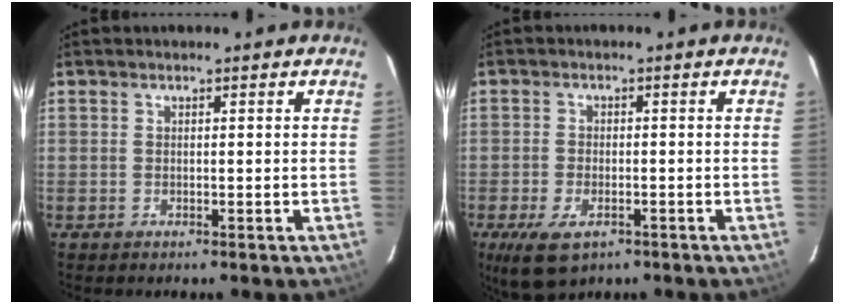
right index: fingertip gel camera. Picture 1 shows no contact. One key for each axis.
{"total": 7.7, "fx": -4.2, "fy": 3.9, "fz": 5.1, "tx": -0.118, "ty": -0.023, "tz": -0.073}